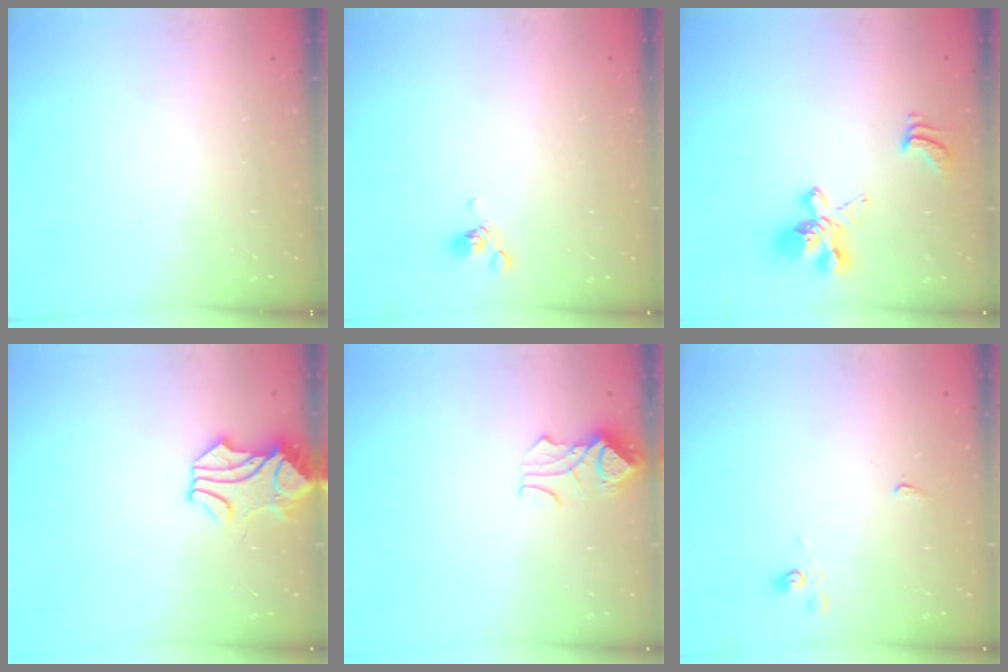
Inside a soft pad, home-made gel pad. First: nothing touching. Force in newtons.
{"total": 5.6, "press": 5.5, "slide": 0.7}
{"total": 5.6, "press": 5.4, "slide": 1.5}
{"total": 1.8, "press": 1.7, "slide": 0.5}
{"total": 2.4, "press": 2.3, "slide": 0.7}
{"total": 2.6, "press": 2.6, "slide": 0.5}